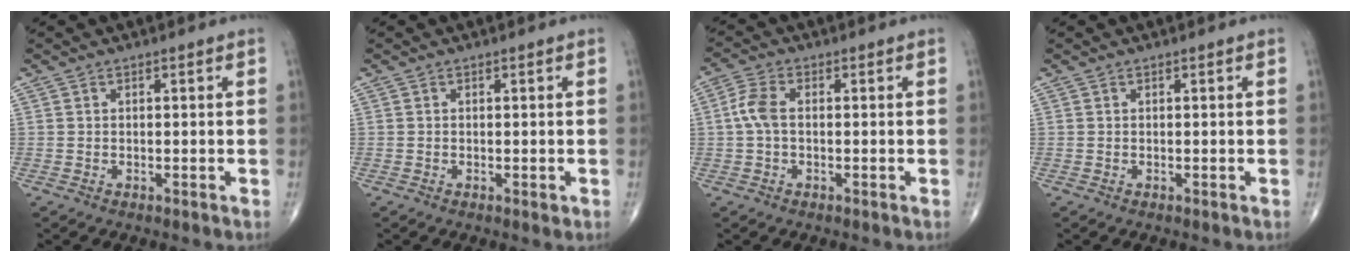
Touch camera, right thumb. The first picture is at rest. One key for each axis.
{"total": 0.6, "fx": -0.2, "fy": 0.3, "fz": 0.5, "tx": -0.006, "ty": -0.002, "tz": -0.005}
{"total": 4.5, "fx": 0.0, "fy": 2.5, "fz": 3.8, "tx": -0.089, "ty": 0.013, "tz": -0.006}
{"total": 0.0}